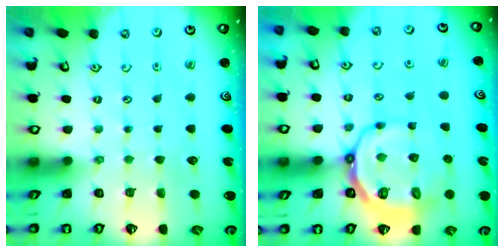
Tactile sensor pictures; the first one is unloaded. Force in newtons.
{"total": 12.7, "press": 12.4, "slide": 3.0}